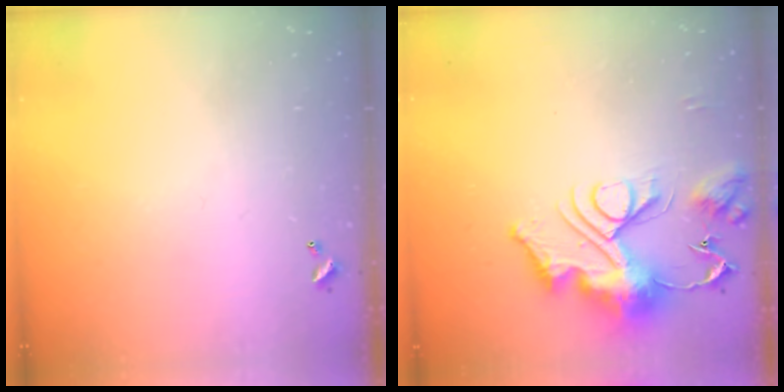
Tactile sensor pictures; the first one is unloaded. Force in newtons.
{"total": 17.1, "press": 17.1, "slide": 1.7}